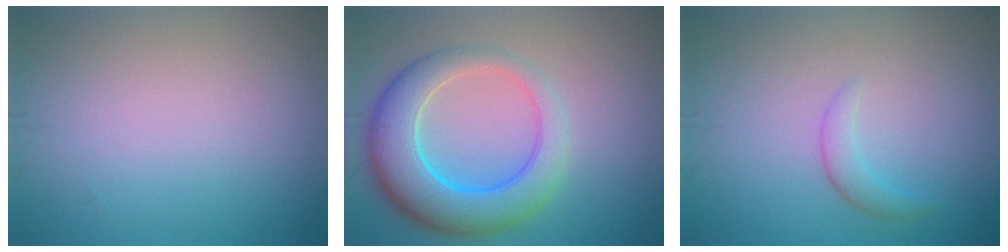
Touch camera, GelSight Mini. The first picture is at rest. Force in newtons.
{"total": 7.7, "press": 7.7, "slide": 0.5}
{"total": 1.5, "press": 1.5, "slide": 0.1}